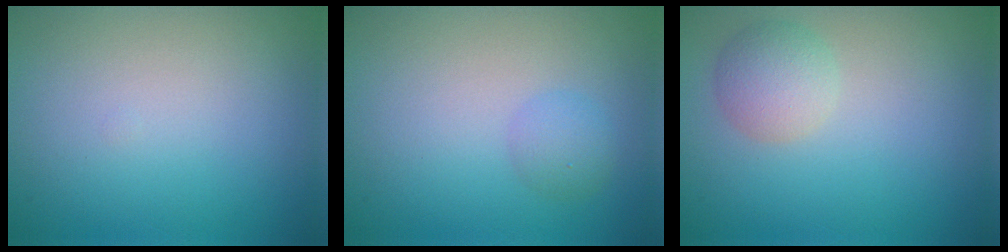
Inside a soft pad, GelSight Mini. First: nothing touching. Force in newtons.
{"total": 1.5, "press": 1.5, "slide": 0.0}
{"total": 1.9, "press": 1.9, "slide": 0.1}